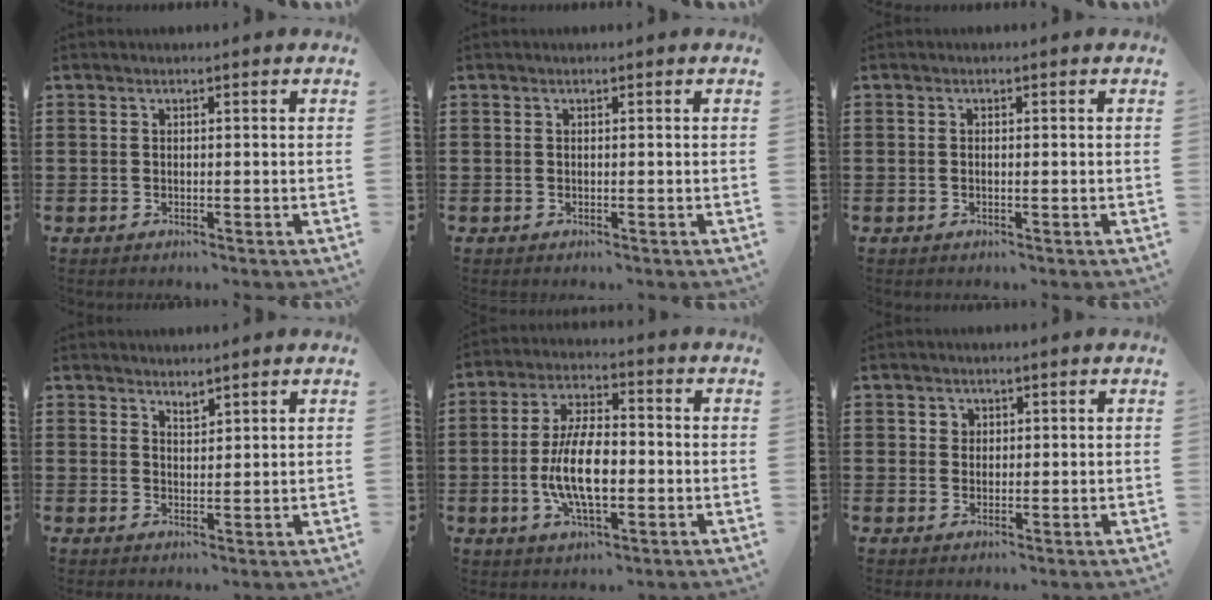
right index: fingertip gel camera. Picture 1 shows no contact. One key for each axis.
{"total": 0.0}
{"total": 0.0}
{"total": 1.7, "fx": 1.7, "fy": 0.1, "fz": -0.1, "tx": -0.003, "ty": -0.001, "tz": 0.033}
{"total": 10.1, "fx": -1.7, "fy": 4.2, "fz": 9.0, "tx": -0.194, "ty": -0.003, "tz": -0.036}
{"total": 1.6, "fx": 0.8, "fy": 1.4, "fz": 0.2, "tx": -0.008, "ty": 0.006, "tz": 0.015}